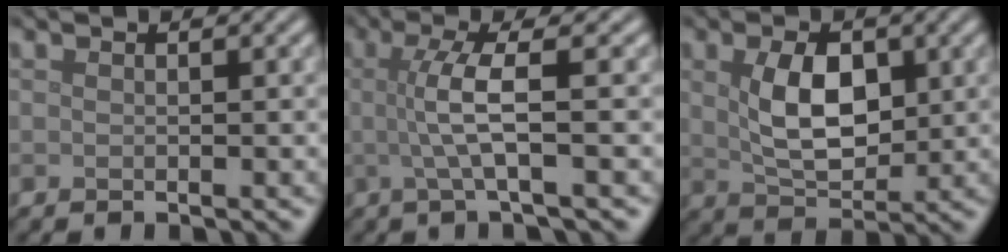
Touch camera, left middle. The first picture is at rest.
{"total": 4.2, "force": [0.1, 0.8, 4.1], "torque": [-0.075, 0.003, -0.001]}
{"total": 5.5, "force": [1.0, 3.2, 4.3], "torque": [-0.087, -0.002, 0.023]}